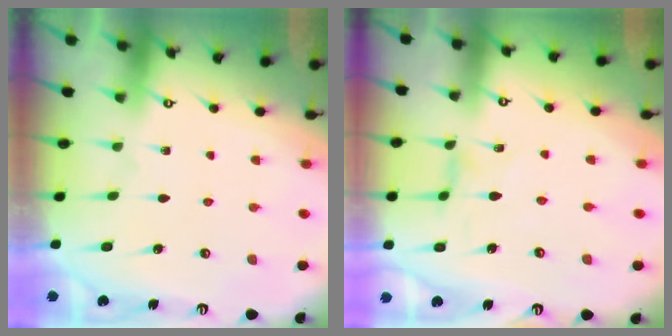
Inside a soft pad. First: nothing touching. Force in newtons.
{"total": 0.5, "press": 0.5, "slide": 0.2}